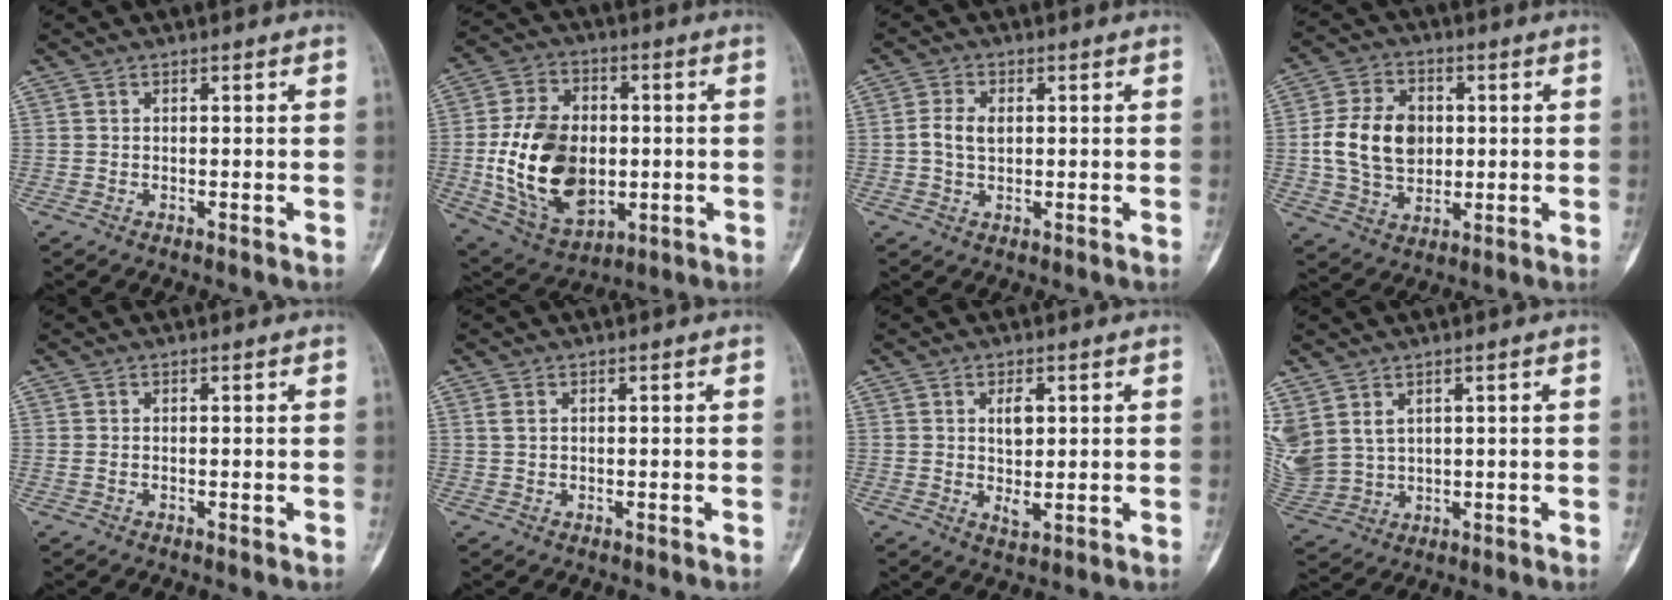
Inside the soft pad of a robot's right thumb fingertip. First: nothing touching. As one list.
[{"total": 20.2, "force": [-1.7, 13.7, 14.7], "torque": [-0.239, 0.002, -0.009]}, {"total": 4.1, "force": [0.3, 2.7, 3.1], "torque": [-0.062, 0.005, 0.005]}, {"total": 12.8, "force": [0.7, 9.5, 8.6], "torque": [-0.134, 0.006, 0.016]}, {"total": 0.6, "force": [0.0, 0.3, 0.6], "torque": [-0.008, 0.000, 0.003]}, {"total": 1.1, "force": [0.4, 0.6, 0.8], "torque": [-0.024, 0.005, 0.013]}, {"total": 4.2, "force": [1.1, 2.1, 3.4], "torque": [-0.052, -0.012, 0.020]}, {"total": 10.4, "force": [4.0, 7.3, 6.2], "torque": [-0.162, -0.007, 0.102]}]